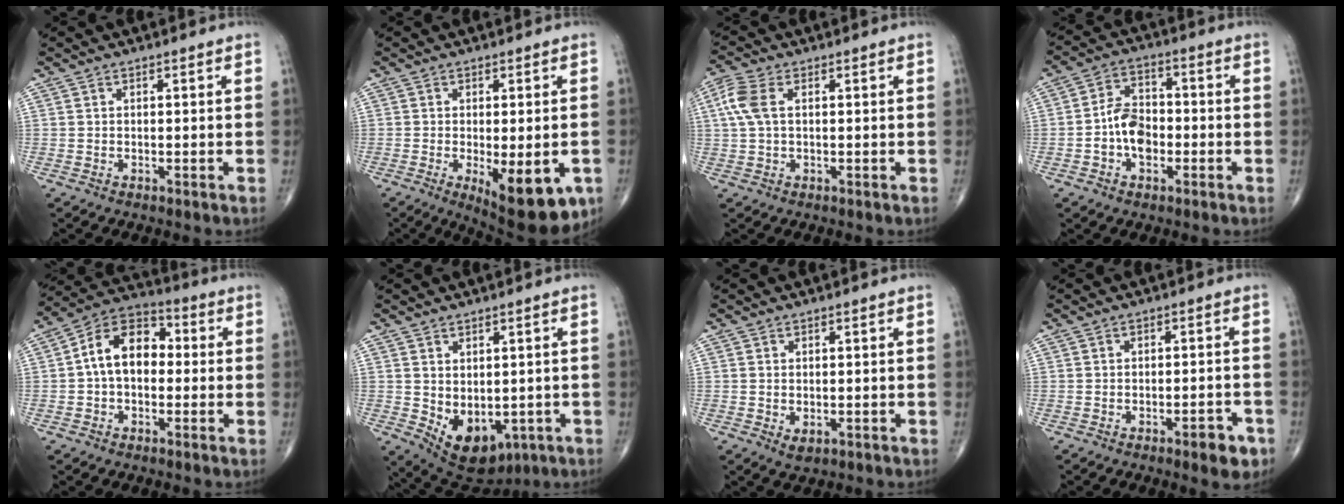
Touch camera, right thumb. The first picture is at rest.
{"total": 13.5, "force": [-4.8, 5.1, 11.5], "torque": [-0.137, -0.012, -0.054]}
{"total": 5.8, "force": [1.3, 3.2, 4.7], "torque": [-0.133, 0.019, 0.024]}
{"total": 7.9, "force": [-1.9, 5.4, 5.5], "torque": [-0.079, 0.024, -0.046]}
{"total": 11.6, "force": [0.3, 7.8, 8.5], "torque": [-0.121, 0.036, -0.011]}
{"total": 10.5, "force": [-2.3, 6.8, 7.7], "torque": [-0.096, -0.007, -0.008]}
{"total": 2.0, "force": [-0.4, 1.3, 1.4], "torque": [-0.023, -0.004, -0.001]}
{"total": 4.8, "force": [-2.7, 1.7, 3.5], "torque": [-0.035, 0.015, -0.031]}